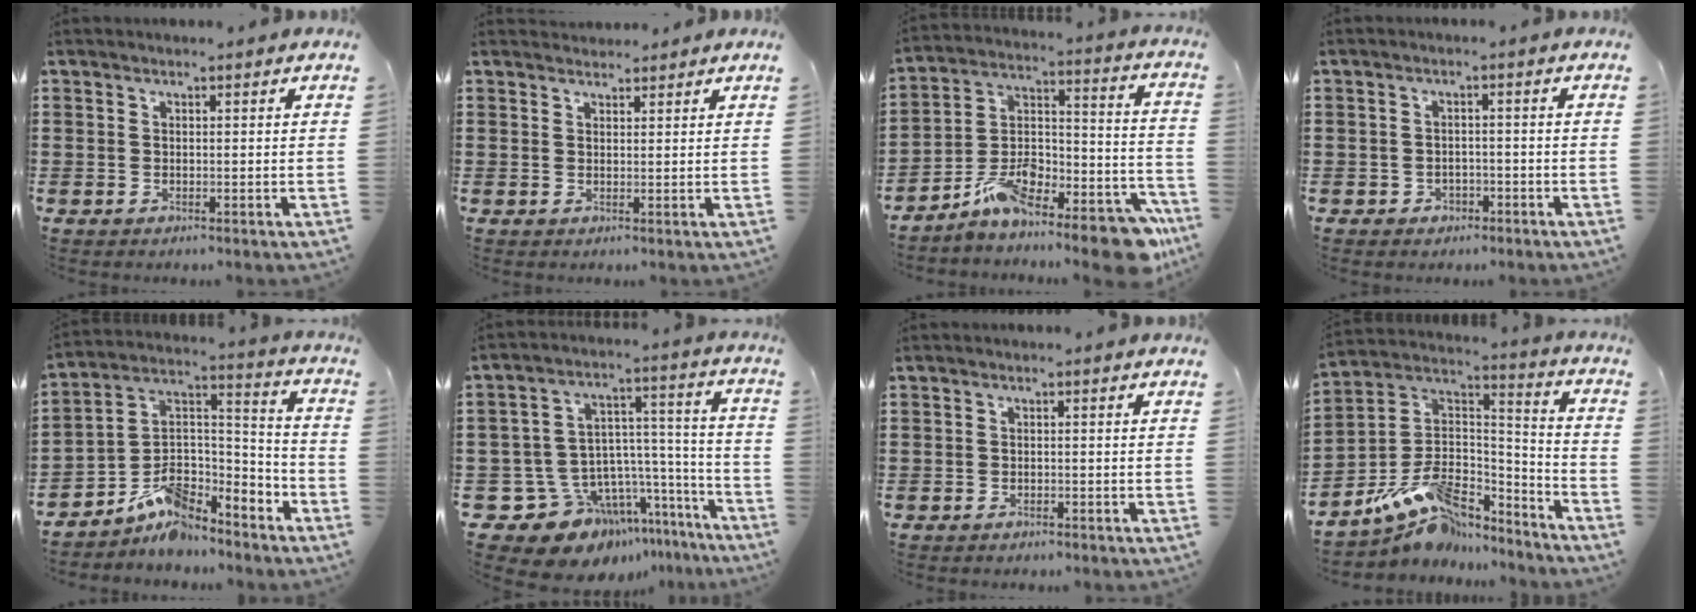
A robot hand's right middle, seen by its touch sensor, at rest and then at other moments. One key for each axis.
{"total": 1.8, "fx": 1.7, "fy": 0.5, "fz": -0.1, "tx": -0.002, "ty": 0.005, "tz": 0.033}
{"total": 12.1, "fx": -10.4, "fy": 2.8, "fz": 5.4, "tx": -0.082, "ty": 0.025, "tz": -0.198}
{"total": 1.6, "fx": -1.3, "fy": 0.9, "fz": 0.0, "tx": -0.009, "ty": -0.003, "tz": -0.029}
{"total": 7.2, "fx": -6.1, "fy": 3.0, "fz": 2.3, "tx": -0.052, "ty": -0.004, "tz": -0.123}
{"total": 10.6, "fx": -7.9, "fy": 6.6, "fz": 2.5, "tx": -0.073, "ty": -0.004, "tz": -0.136}
{"total": 0.8, "fx": -0.8, "fy": 0.1, "fz": 0.2, "tx": -0.007, "ty": -0.004, "tz": -0.016}
{"total": 9.9, "fx": -7.1, "fy": 4.9, "fz": 4.8, "tx": -0.102, "ty": 0.013, "tz": -0.138}